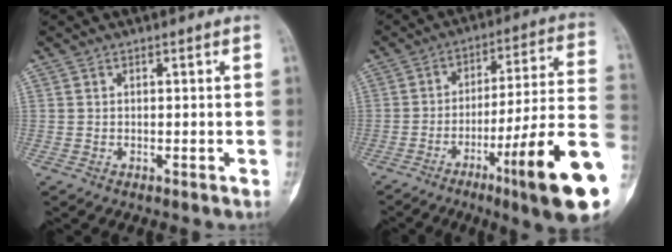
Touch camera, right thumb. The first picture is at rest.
{"total": 20.8, "force": [-8.0, 1.5, 19.2], "torque": [-0.256, 0.025, -0.121]}